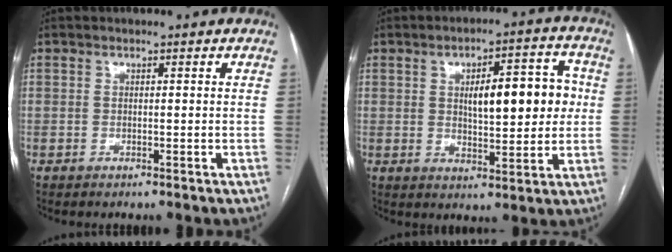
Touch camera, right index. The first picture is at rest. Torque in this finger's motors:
{"motor_torque": [0.38, 0.02, 0.28, 0.07]}